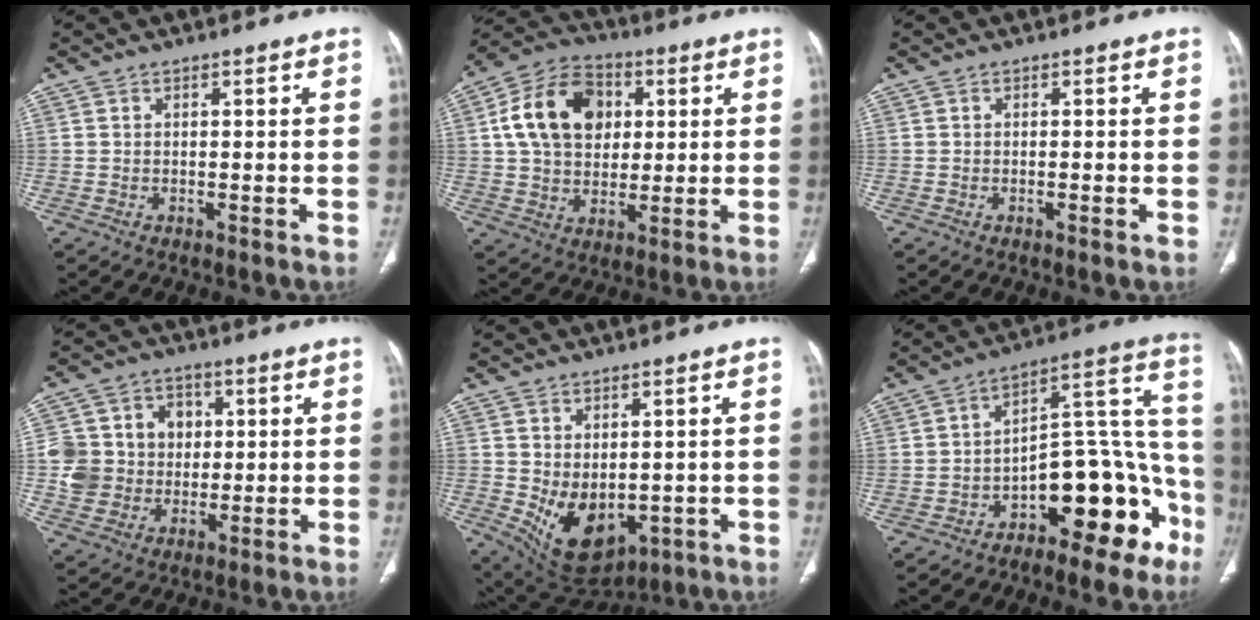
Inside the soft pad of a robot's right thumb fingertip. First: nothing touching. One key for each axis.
{"total": 16.0, "fx": 3.6, "fy": 11.8, "fz": 10.2, "tx": -0.155, "ty": 0.009, "tz": 0.056}
{"total": 1.1, "fx": -0.3, "fy": 0.1, "fz": 1.0, "tx": -0.018, "ty": -0.003, "tz": -0.003}
{"total": 12.7, "fx": 0.9, "fy": 11.7, "fz": 4.9, "tx": -0.059, "ty": 0.017, "tz": 0.025}
{"total": 10.9, "fx": -1.3, "fy": 7.2, "fz": 8.1, "tx": -0.114, "ty": -0.010, "tz": 0.013}
{"total": 18.2, "fx": -9.5, "fy": 8.7, "fz": 12.8, "tx": -0.112, "ty": 0.124, "tz": -0.142}